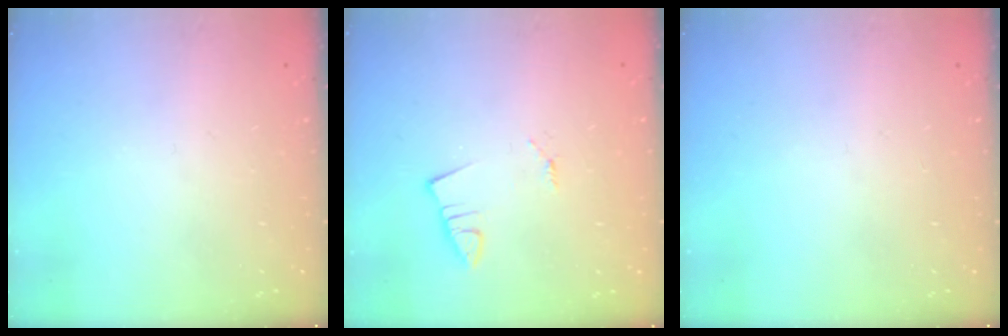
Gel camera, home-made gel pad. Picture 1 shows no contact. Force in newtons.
{"total": 1.2, "press": 1.2, "slide": 0.1}
{"total": 0.0}